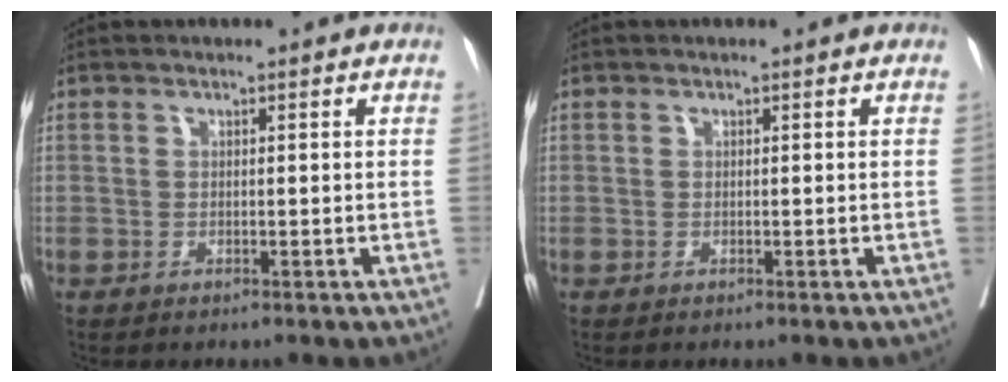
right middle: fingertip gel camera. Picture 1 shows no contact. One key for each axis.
{"total": 0.0}